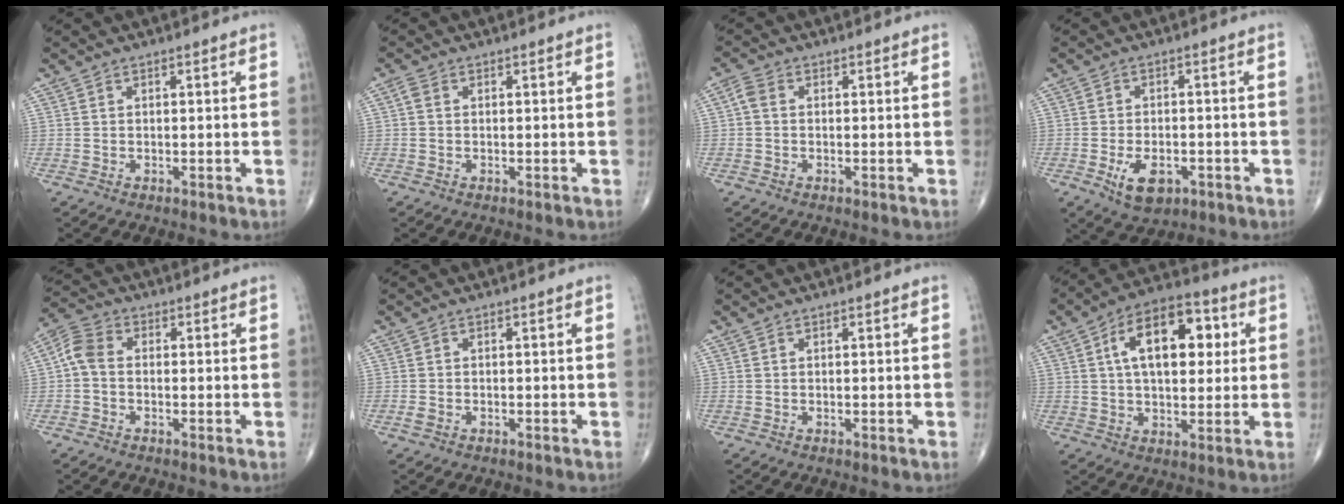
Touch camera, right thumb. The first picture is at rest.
{"total": 1.3, "force": [0.1, 0.9, 0.9], "torque": [-0.017, 0.004, -0.001]}
{"total": 2.3, "force": [0.0, 1.6, 1.6], "torque": [-0.034, 0.006, -0.008]}
{"total": 6.8, "force": [-2.7, 3.9, 4.8], "torque": [-0.072, 0.004, -0.038]}
{"total": 4.9, "force": [-0.4, 3.4, 3.5], "torque": [-0.069, 0.015, -0.022]}
{"total": 1.2, "force": [-0.6, 0.7, 0.7], "torque": [-0.020, 0.001, -0.014]}
{"total": 0.0}
{"total": 16.0, "force": [3.9, 8.8, 12.8], "torque": [-0.175, 0.014, 0.057]}